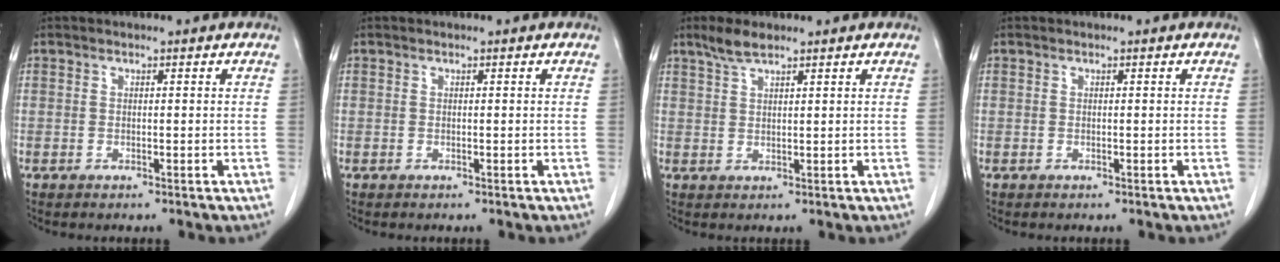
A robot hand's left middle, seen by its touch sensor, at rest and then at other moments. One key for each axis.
{"total": 0.0}
{"total": 3.1, "fx": 2.5, "fy": 0.5, "fz": 1.8, "tx": -0.045, "ty": 0.005, "tz": 0.052}
{"total": 0.0}